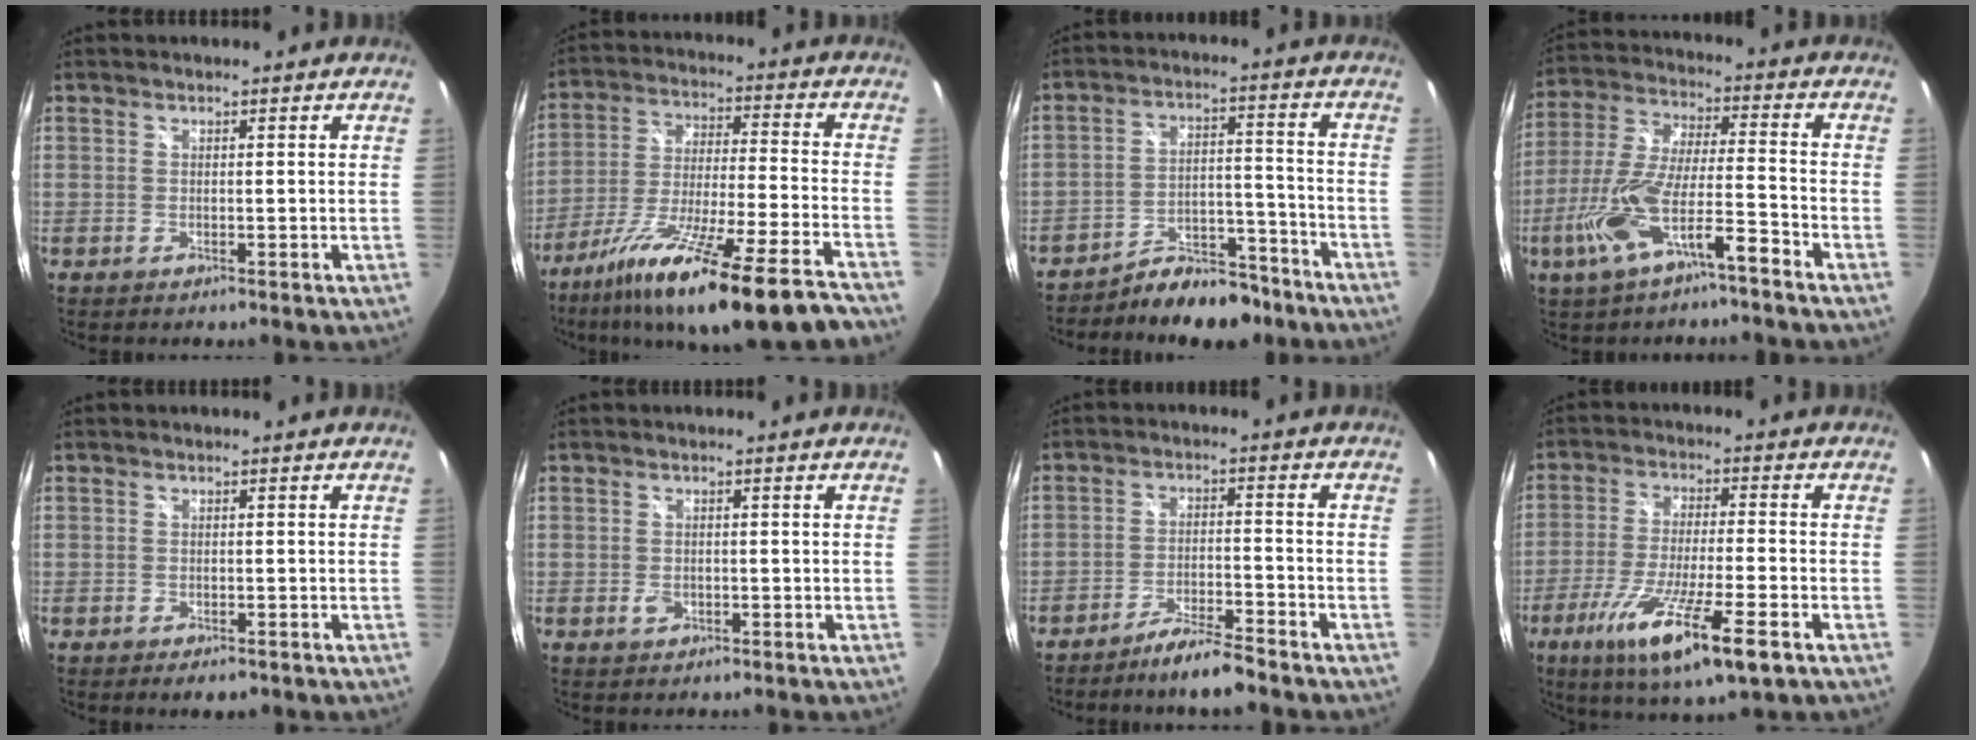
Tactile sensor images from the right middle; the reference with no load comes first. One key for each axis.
{"total": 23.6, "fx": -17.9, "fy": 0.8, "fz": 15.4, "tx": -0.272, "ty": -0.065, "tz": -0.286}
{"total": 10.5, "fx": -9.2, "fy": 3.8, "fz": 3.4, "tx": -0.056, "ty": 0.029, "tz": -0.130}
{"total": 12.8, "fx": -7.5, "fy": 2.4, "fz": 10.1, "tx": -0.219, "ty": -0.007, "tz": -0.137}
{"total": 2.1, "fx": -1.3, "fy": 1.1, "fz": 1.2, "tx": -0.021, "ty": -0.006, "tz": -0.019}
{"total": 1.6, "fx": -0.6, "fy": 1.2, "fz": 0.9, "tx": -0.016, "ty": -0.001, "tz": -0.012}
{"total": 6.4, "fx": -5.6, "fy": 0.0, "fz": 3.1, "tx": -0.077, "ty": 0.002, "tz": -0.096}
{"total": 15.6, "fx": -8.0, "fy": 1.9, "fz": 13.2, "tx": -0.259, "ty": -0.045, "tz": -0.141}